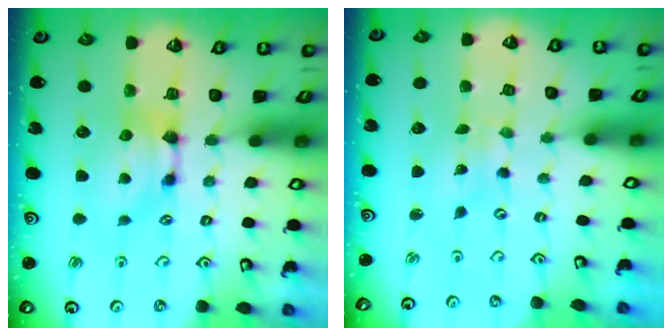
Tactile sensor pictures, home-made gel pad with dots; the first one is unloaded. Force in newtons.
{"total": 6.1, "press": 6.1, "slide": 0.5}